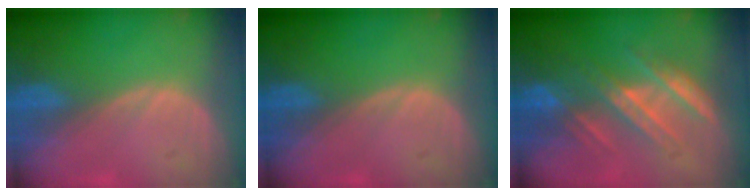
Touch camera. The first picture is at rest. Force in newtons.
{"total": 0.0}
{"total": 7.1, "press": 6.8, "slide": 1.9}